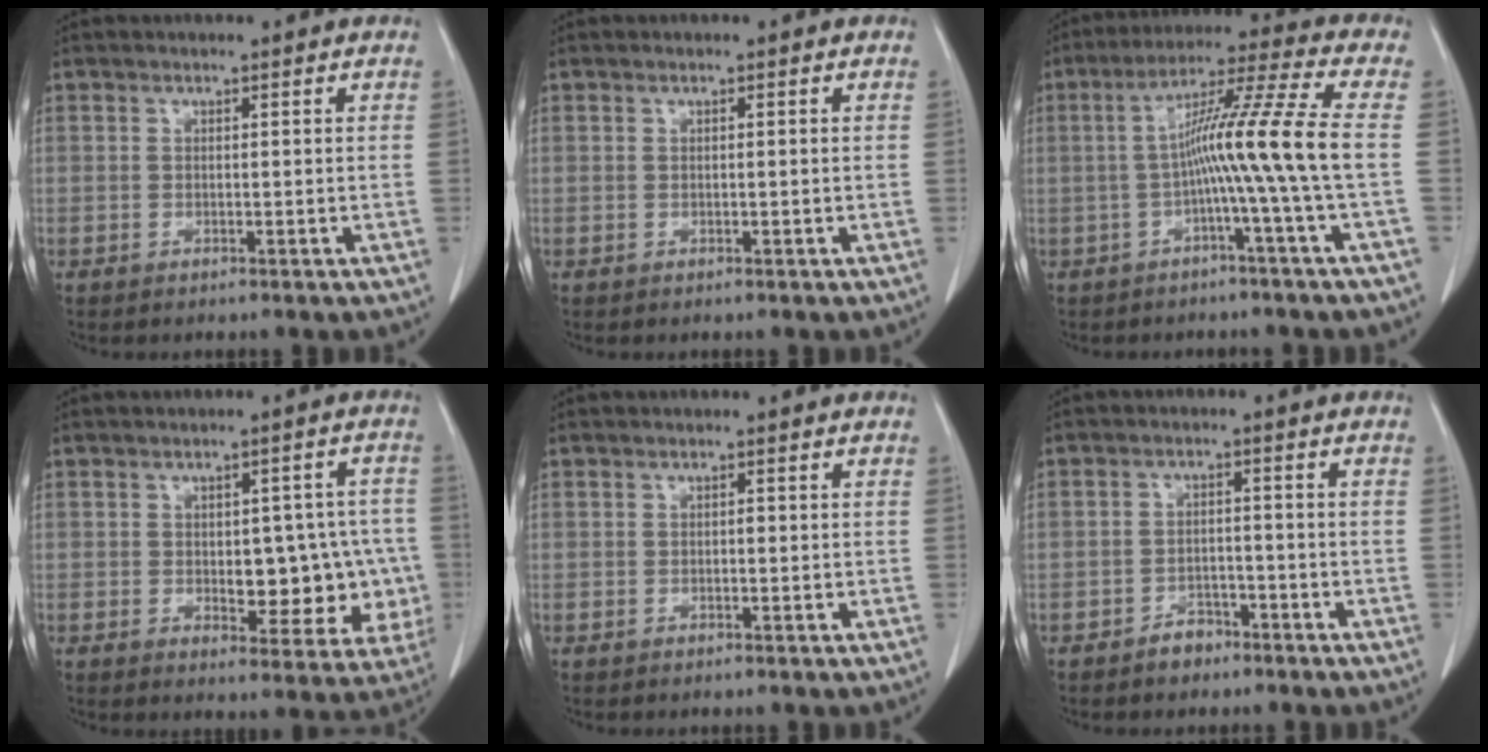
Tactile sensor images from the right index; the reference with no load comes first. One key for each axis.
{"total": 0.6, "fx": 0.0, "fy": 0.2, "fz": 0.5, "tx": -0.015, "ty": 0.005, "tz": 0.004}
{"total": 12.0, "fx": -1.6, "fy": -2.4, "fz": 11.6, "tx": -0.198, "ty": 0.017, "tz": -0.031}
{"total": 13.5, "fx": -1.6, "fy": 6.8, "fz": 11.5, "tx": -0.144, "ty": 0.027, "tz": -0.002}
{"total": 1.0, "fx": 0.0, "fy": 0.5, "fz": 0.8, "tx": -0.020, "ty": 0.002, "tz": 0.001}
{"total": 3.7, "fx": -2.7, "fy": 2.3, "fz": 1.2, "tx": -0.019, "ty": 0.009, "tz": -0.037}